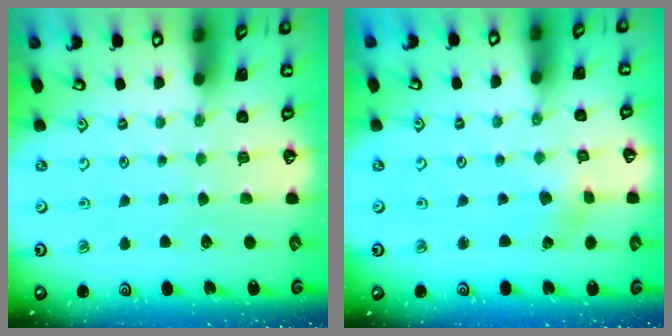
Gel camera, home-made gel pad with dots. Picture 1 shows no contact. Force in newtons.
{"total": 1.8, "press": 1.7, "slide": 0.3}